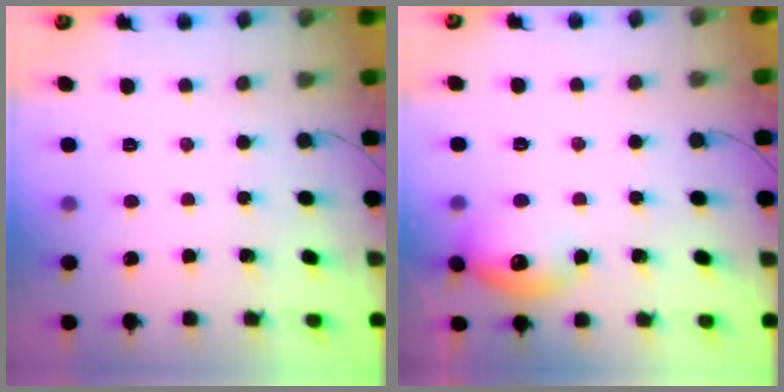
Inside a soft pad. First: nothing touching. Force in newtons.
{"total": 13.3, "press": 13.3, "slide": 0.9}